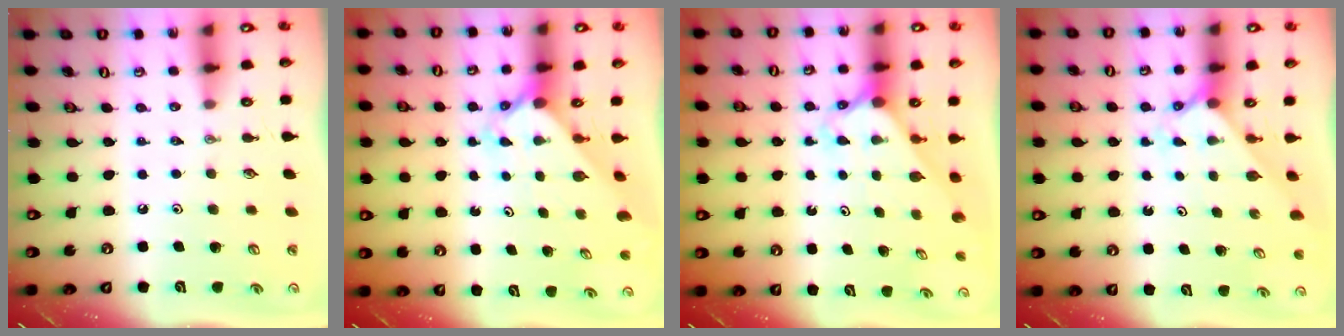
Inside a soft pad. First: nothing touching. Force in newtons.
{"total": 2.5, "press": 2.5, "slide": 0.2}
{"total": 2.2, "press": 2.2, "slide": 0.1}
{"total": 2.1, "press": 2.1, "slide": 0.2}